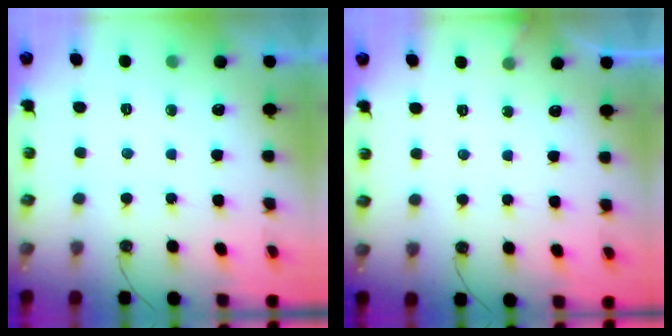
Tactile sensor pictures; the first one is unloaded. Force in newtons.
{"total": 2.2, "press": 2.2, "slide": 0.1}